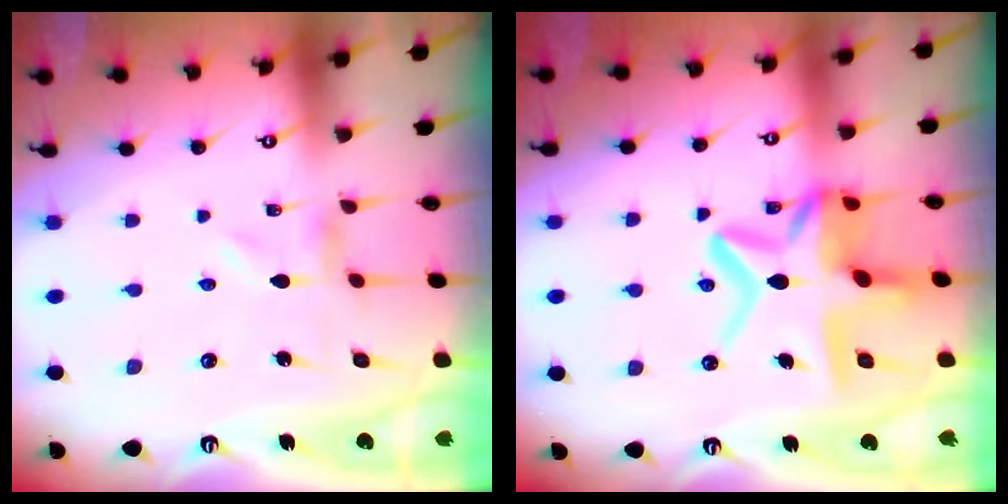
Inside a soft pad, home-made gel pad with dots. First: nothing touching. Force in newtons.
{"total": 15.5, "press": 15.4, "slide": 1.6}